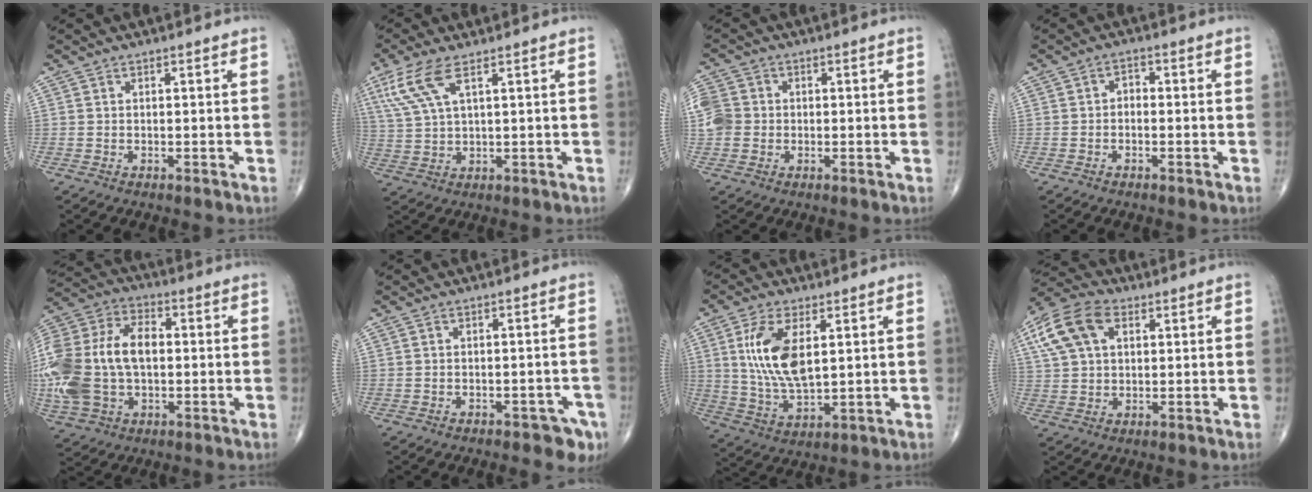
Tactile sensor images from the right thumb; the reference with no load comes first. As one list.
[{"total": 8.2, "force": [4.2, 2.5, 6.6], "torque": [-0.169, -0.005, 0.093]}, {"total": 6.6, "force": [-0.1, 5.9, 3.0], "torque": [-0.062, 0.011, -0.004]}, {"total": 2.0, "force": [-0.4, 1.5, 1.3], "torque": [-0.011, 0.012, -0.015]}, {"total": 23.1, "force": [-0.5, 14.8, 17.8], "torque": [-0.410, 0.021, -0.002]}, {"total": 5.0, "force": [-3.1, 2.5, 3.0], "torque": [-0.025, 0.017, -0.038]}, {"total": 12.7, "force": [3.1, 6.0, 10.8], "torque": [-0.214, -0.017, 0.067]}, {"total": 12.2, "force": [4.4, 7.7, 8.4], "torque": [-0.167, 0.016, 0.080]}]